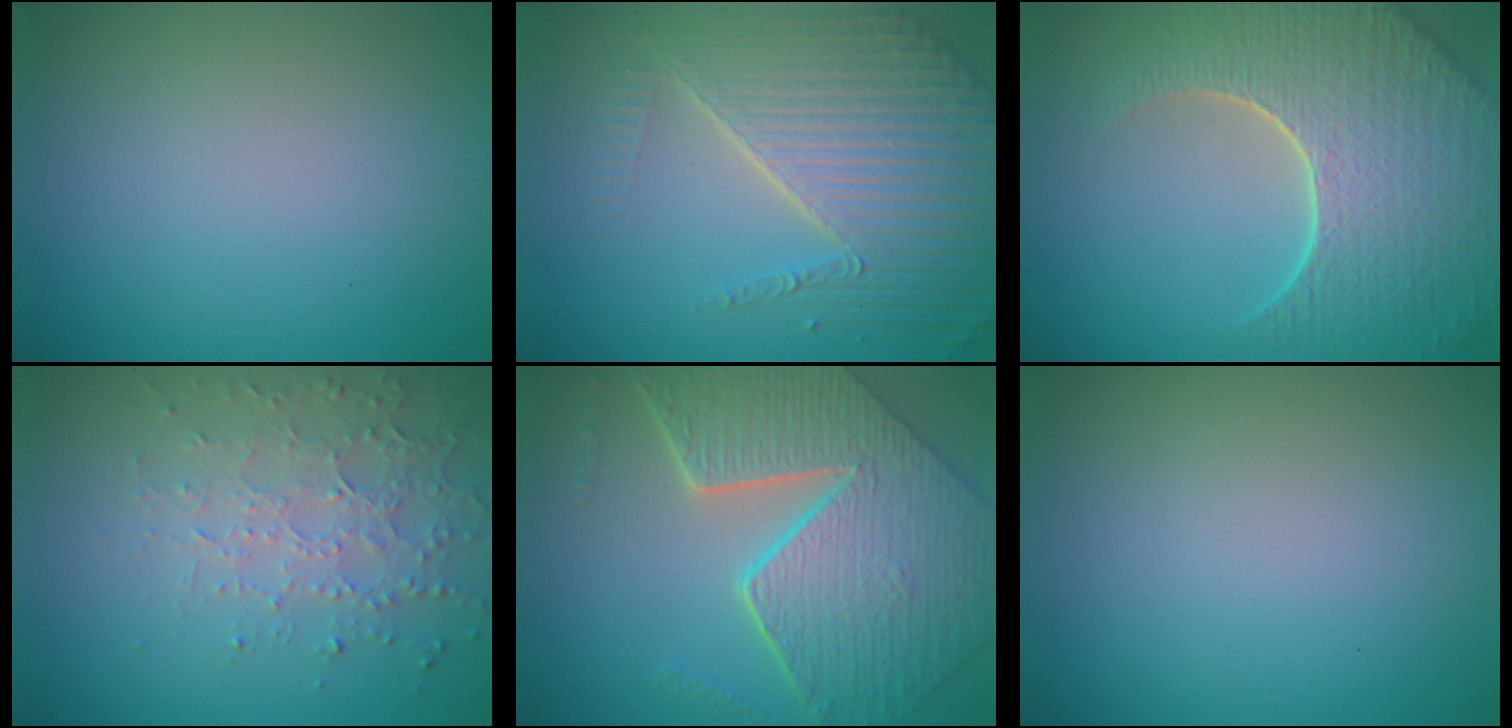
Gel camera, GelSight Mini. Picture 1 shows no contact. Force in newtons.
{"total": 8.5, "press": 5.6, "slide": 6.3}
{"total": 8.7, "press": 6.0, "slide": 6.3}
{"total": 4.5, "press": 3.2, "slide": 3.2}
{"total": 9.6, "press": 7.0, "slide": 6.4}
{"total": 0.0}